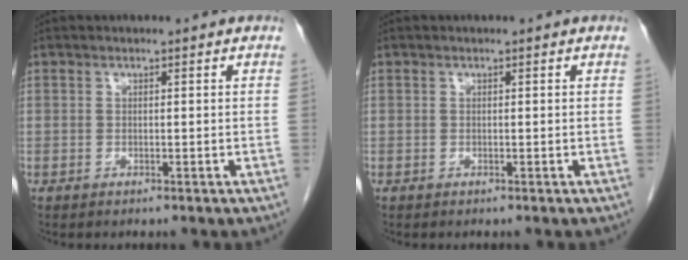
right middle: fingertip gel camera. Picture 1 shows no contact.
{"total": 0.0}